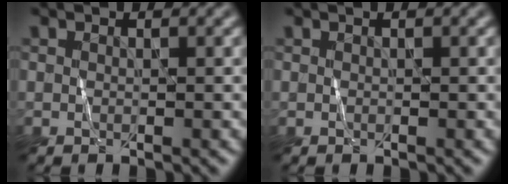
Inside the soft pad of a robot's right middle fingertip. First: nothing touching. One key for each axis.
{"total": 0.0}